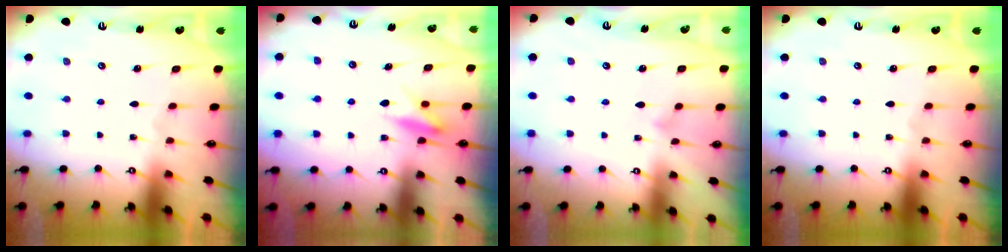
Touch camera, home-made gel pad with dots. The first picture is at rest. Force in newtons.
{"total": 8.0, "press": 7.9, "slide": 0.9}
{"total": 6.2, "press": 6.2, "slide": 0.3}
{"total": 0.0}